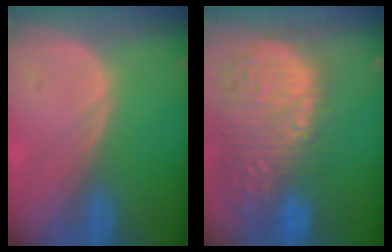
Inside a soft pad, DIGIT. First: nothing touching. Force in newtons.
{"total": 15.5, "press": 12.6, "slide": 9.0}